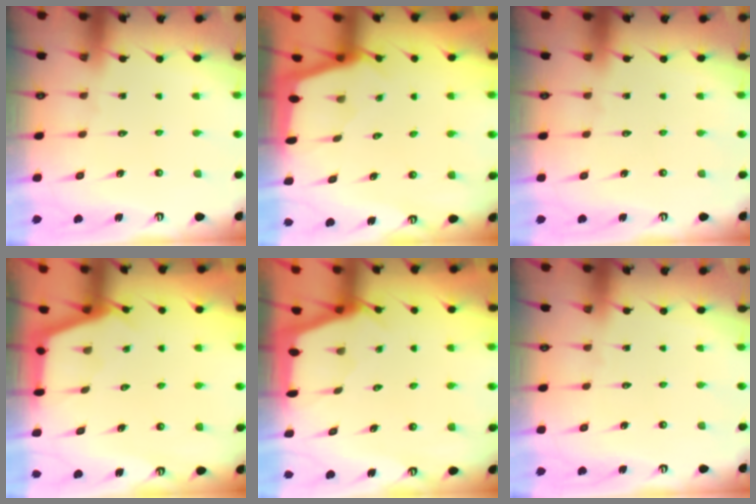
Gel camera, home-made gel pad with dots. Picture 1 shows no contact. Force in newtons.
{"total": 1.9, "press": 1.9, "slide": 0.1}
{"total": 0.0}
{"total": 2.9, "press": 2.9, "slide": 0.3}
{"total": 2.2, "press": 2.2, "slide": 0.3}
{"total": 0.0}